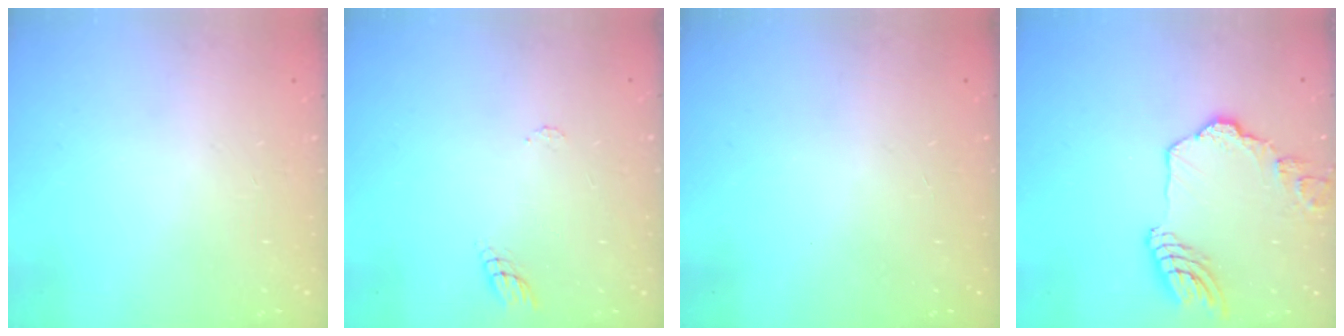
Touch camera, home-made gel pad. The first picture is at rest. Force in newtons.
{"total": 5.5, "press": 5.5, "slide": 0.5}
{"total": 0.0}
{"total": 15.5, "press": 15.4, "slide": 1.6}